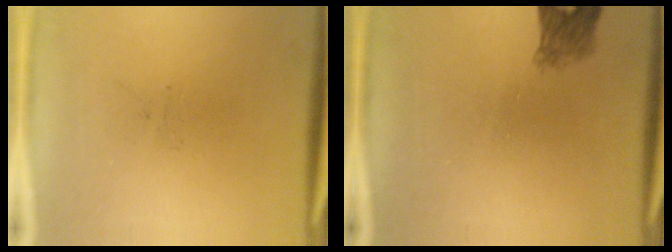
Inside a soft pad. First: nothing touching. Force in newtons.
{"total": 2.9}